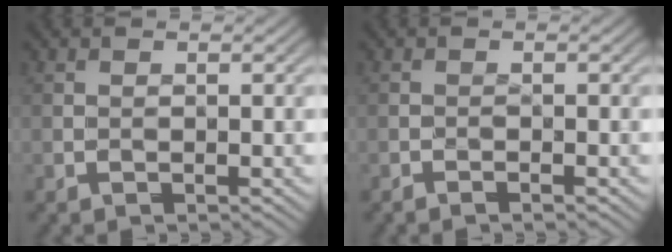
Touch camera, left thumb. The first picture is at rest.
{"total": 0.8, "force": [-0.7, -0.3, 0.2], "torque": [-0.007, -0.001, -0.013]}